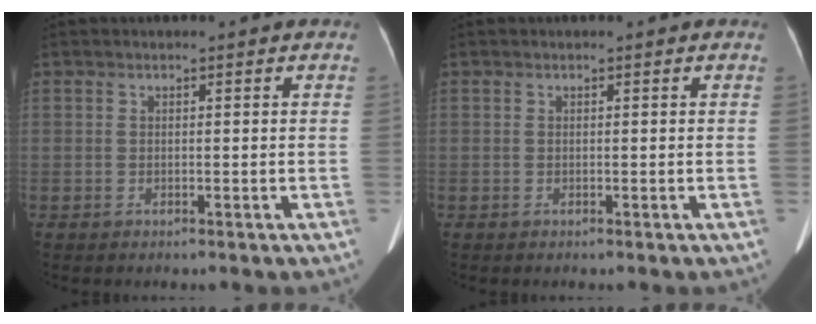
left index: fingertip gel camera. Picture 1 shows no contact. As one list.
[{"total": 0.0}]